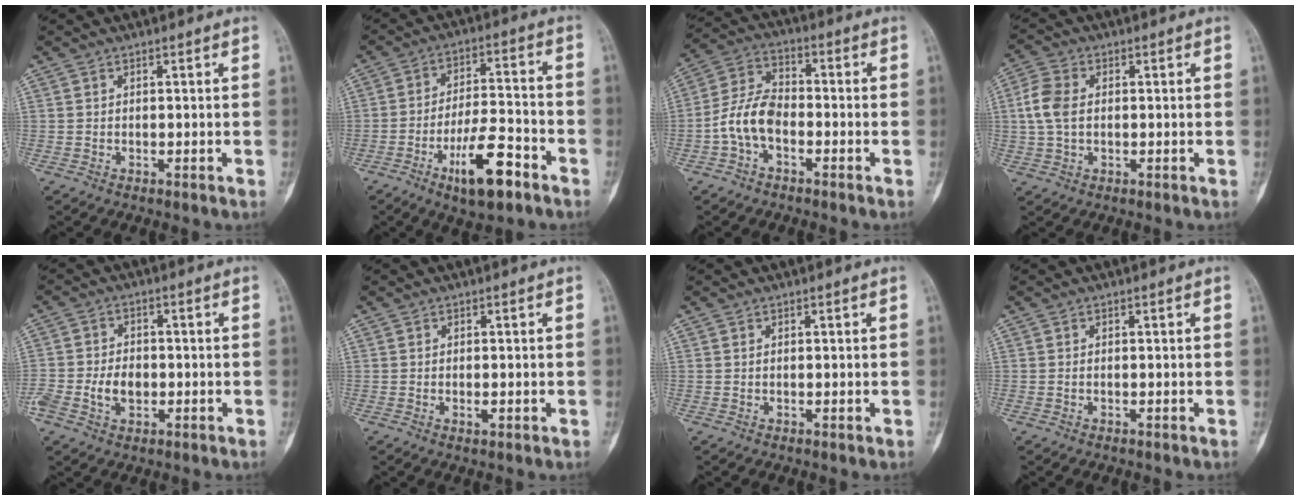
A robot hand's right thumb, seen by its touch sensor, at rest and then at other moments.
{"total": 12.5, "force": [-6.6, 4.4, 9.6], "torque": [-0.159, 0.038, -0.106]}
{"total": 8.5, "force": [-2.8, 5.0, 6.3], "torque": [-0.122, 0.033, -0.063]}
{"total": 6.3, "force": [0.4, 4.1, 4.8], "torque": [-0.109, 0.012, 0.004]}
{"total": 6.0, "force": [-1.4, 4.2, 4.1], "torque": [-0.073, 0.012, -0.021]}
{"total": 1.3, "force": [-0.2, 0.7, 1.1], "torque": [-0.019, -0.002, -0.004]}
{"total": 0.0}
{"total": 0.0}